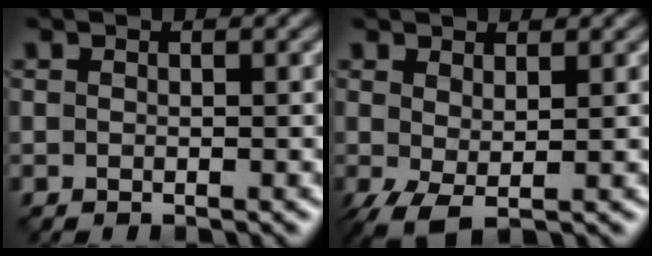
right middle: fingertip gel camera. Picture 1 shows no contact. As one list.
[{"total": 2.6, "force": [-0.2, 0.4, 2.5], "torque": [-0.059, -0.005, -0.005]}]